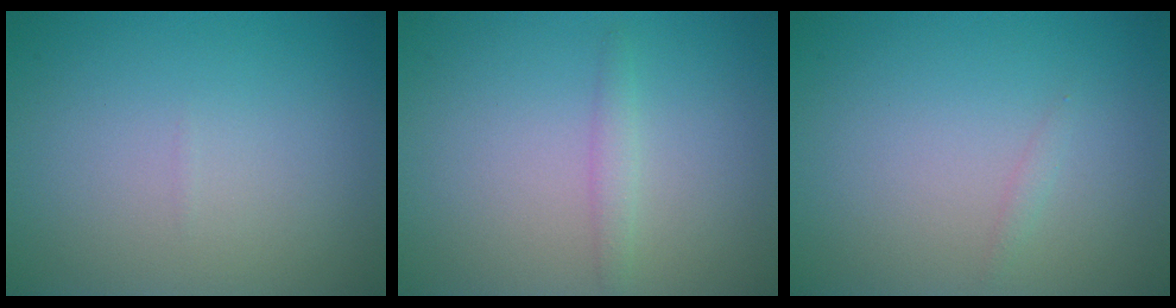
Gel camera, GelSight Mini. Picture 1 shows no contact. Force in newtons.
{"total": 1.1, "press": 1.1, "slide": 0.0}
{"total": 0.5, "press": 0.5, "slide": 0.0}